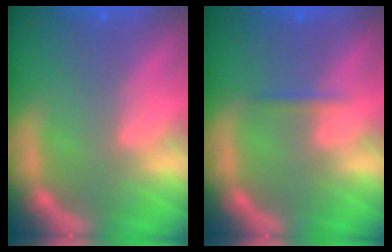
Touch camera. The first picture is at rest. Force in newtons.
{"total": 0.9}